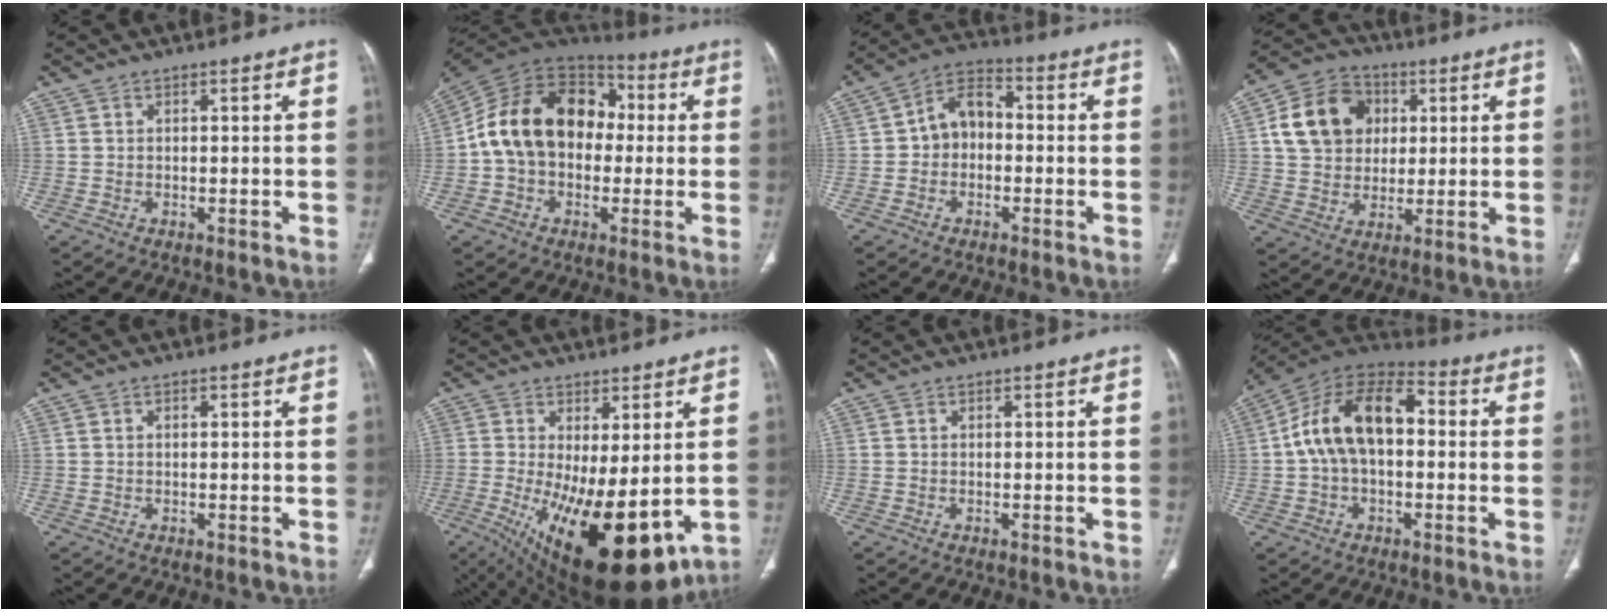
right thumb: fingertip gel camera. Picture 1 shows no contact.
{"total": 19.4, "force": [0.7, 14.2, 13.2], "torque": [-0.210, 0.045, 0.002]}
{"total": 7.8, "force": [-0.6, 5.9, 5.0], "torque": [-0.059, 0.031, -0.027]}
{"total": 13.9, "force": [3.3, 11.4, 7.3], "torque": [-0.110, 0.007, 0.055]}
{"total": 0.5, "force": [0.1, 0.2, 0.4], "torque": [-0.013, 0.004, 0.003]}
{"total": 18.7, "force": [-3.0, 7.5, 16.9], "torque": [-0.275, -0.030, -0.017]}
{"total": 0.0}
{"total": 16.3, "force": [0.9, 9.8, 12.9], "torque": [-0.217, 0.045, 0.004]}